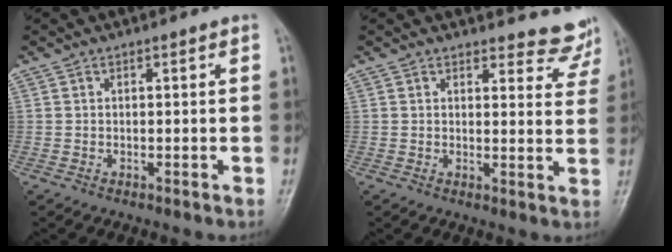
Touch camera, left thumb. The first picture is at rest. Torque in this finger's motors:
{"motor_torque": [0.04, 0.03, -0.12, 0.16, 0.01]}